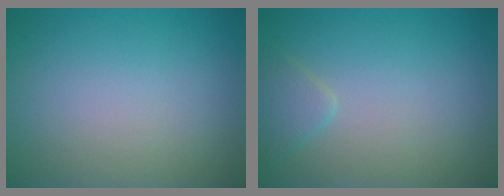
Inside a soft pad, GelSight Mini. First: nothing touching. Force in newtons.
{"total": 1.4, "press": 1.4, "slide": 0.1}